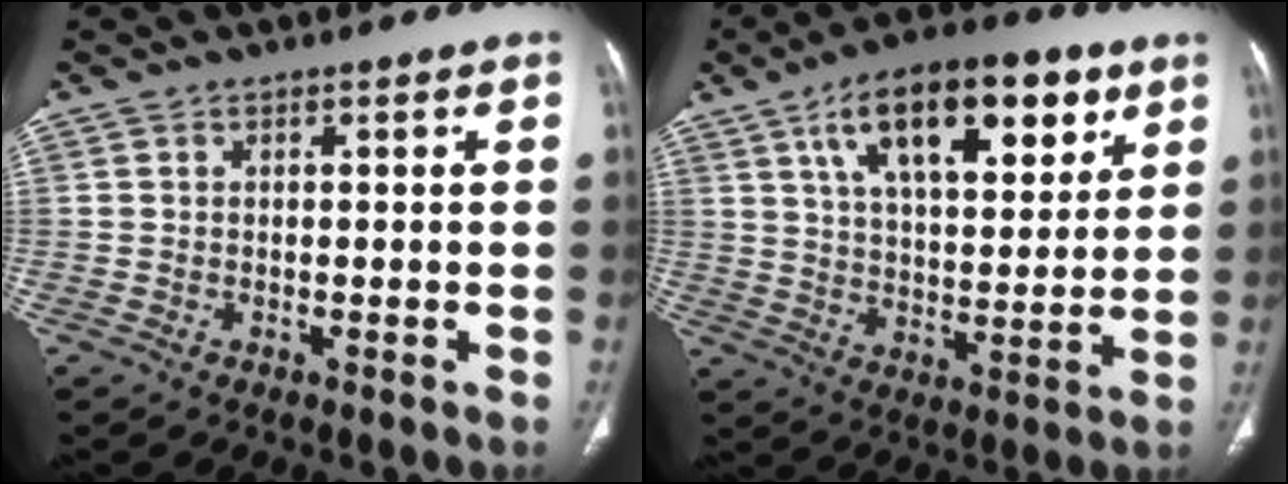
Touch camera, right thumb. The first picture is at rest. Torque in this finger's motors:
{"motor_torque": [0.39, 4.63, 1.75, 0.68, 0.16]}